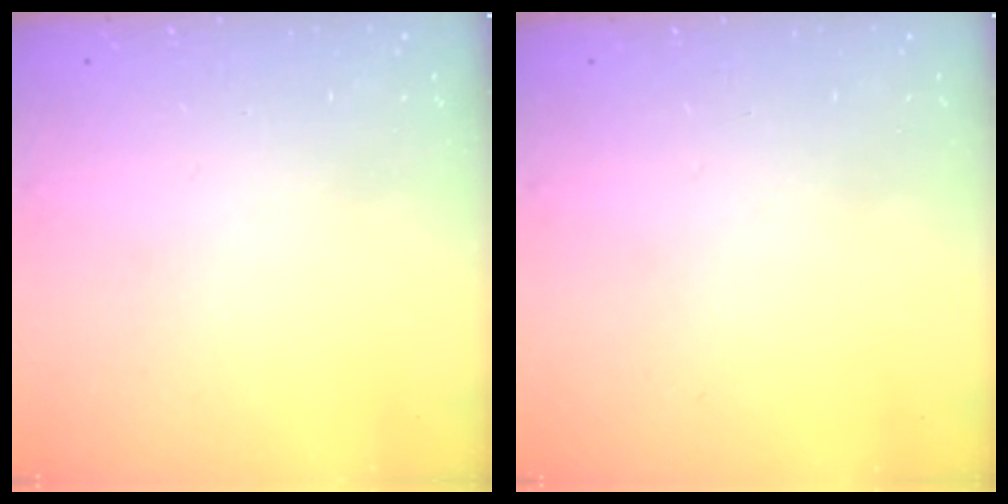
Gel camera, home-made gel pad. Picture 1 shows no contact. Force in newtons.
{"total": 0.0}